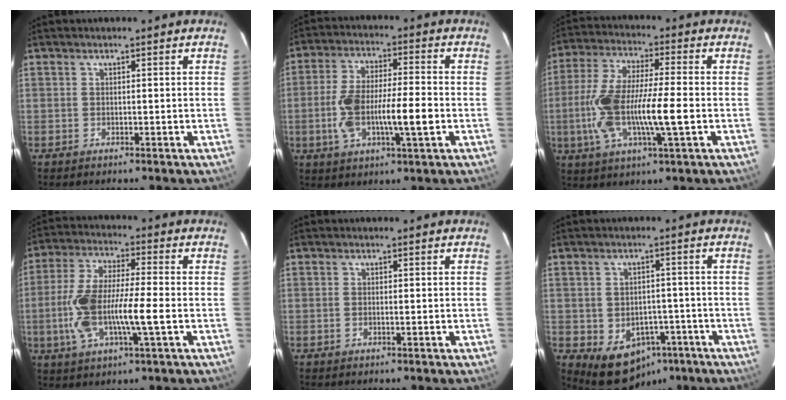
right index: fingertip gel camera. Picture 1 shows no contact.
{"total": 12.2, "force": [-2.5, 2.3, 11.7], "torque": [-0.224, 0.009, -0.042]}
{"total": 14.5, "force": [-2.6, 2.0, 14.1], "torque": [-0.288, -0.002, -0.048]}
{"total": 12.8, "force": [-2.5, 2.0, 12.4], "torque": [-0.256, 0.001, -0.048]}
{"total": 0.7, "force": [-0.1, 0.1, 0.7], "torque": [-0.014, 0.000, -0.002]}
{"total": 9.8, "force": [-4.9, 7.0, 4.7], "torque": [-0.067, 0.013, -0.059]}